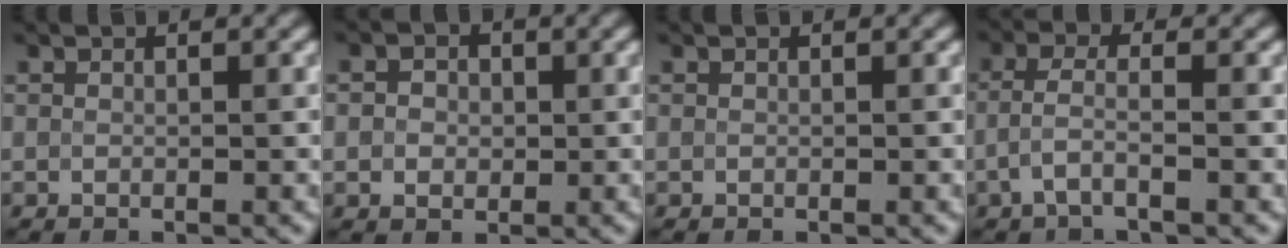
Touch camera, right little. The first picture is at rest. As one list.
[{"total": 1.7, "force": [0.0, 1.5, 0.7], "torque": [-0.003, 0.000, -0.005]}, {"total": 0.0}, {"total": 2.4, "force": [-1.0, 0.4, 2.1], "torque": [-0.050, 0.010, -0.025]}]